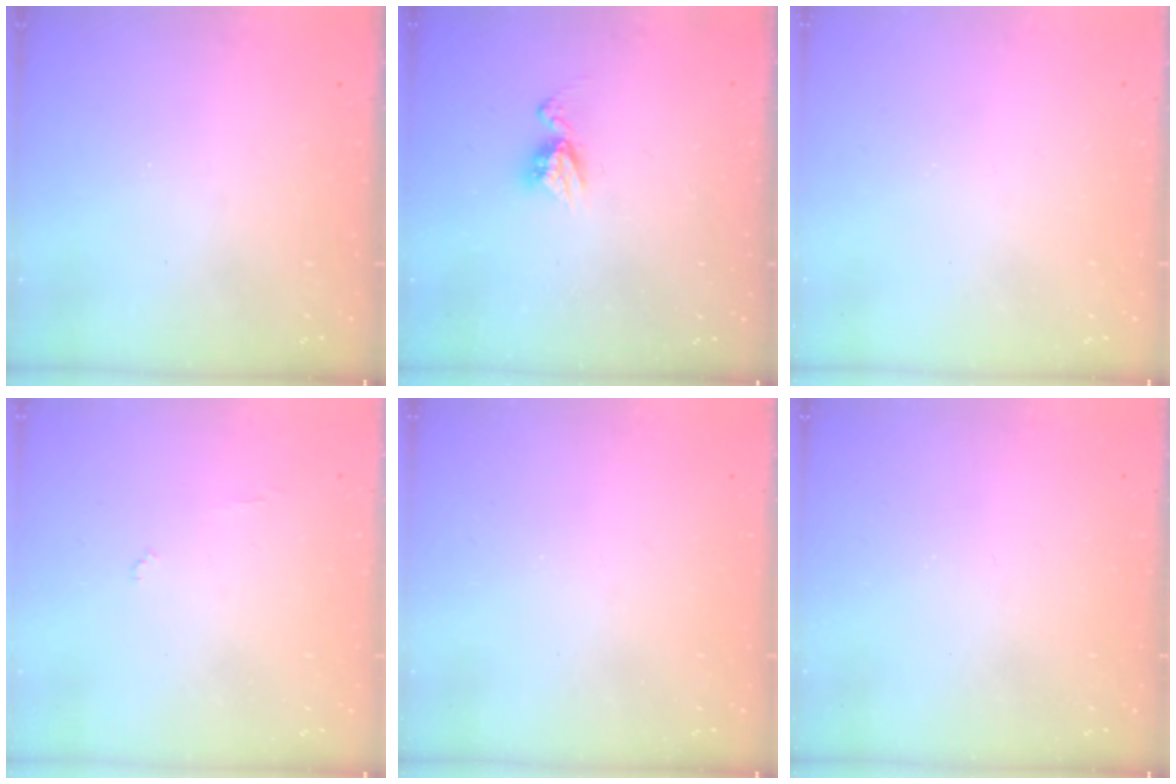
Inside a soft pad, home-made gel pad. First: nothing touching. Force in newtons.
{"total": 6.2, "press": 6.2, "slide": 0.5}
{"total": 0.0}
{"total": 3.9, "press": 3.9, "slide": 0.3}
{"total": 0.0}
{"total": 0.0}